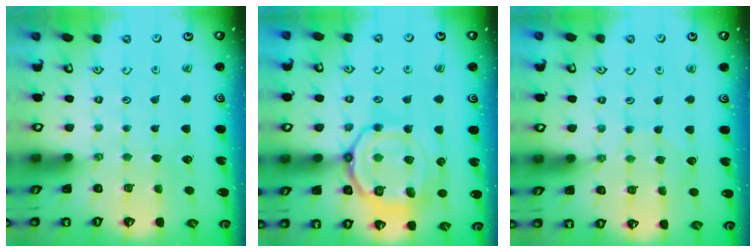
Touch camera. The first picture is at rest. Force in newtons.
{"total": 17.0, "press": 17.0, "slide": 1.6}
{"total": 6.2, "press": 6.2, "slide": 0.6}